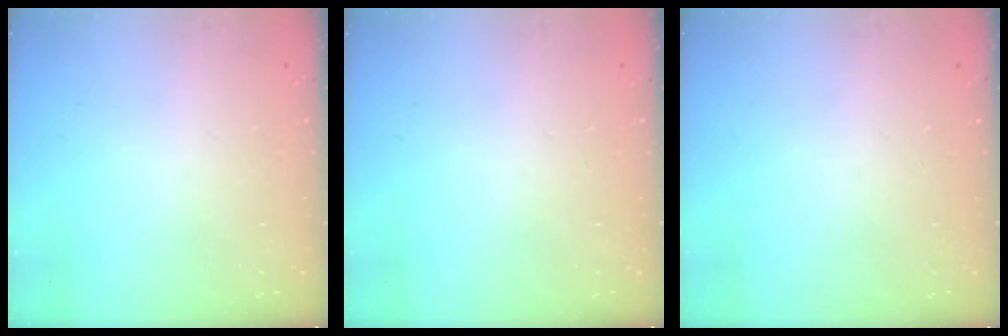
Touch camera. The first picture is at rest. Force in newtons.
{"total": 0.0}
{"total": 0.0}